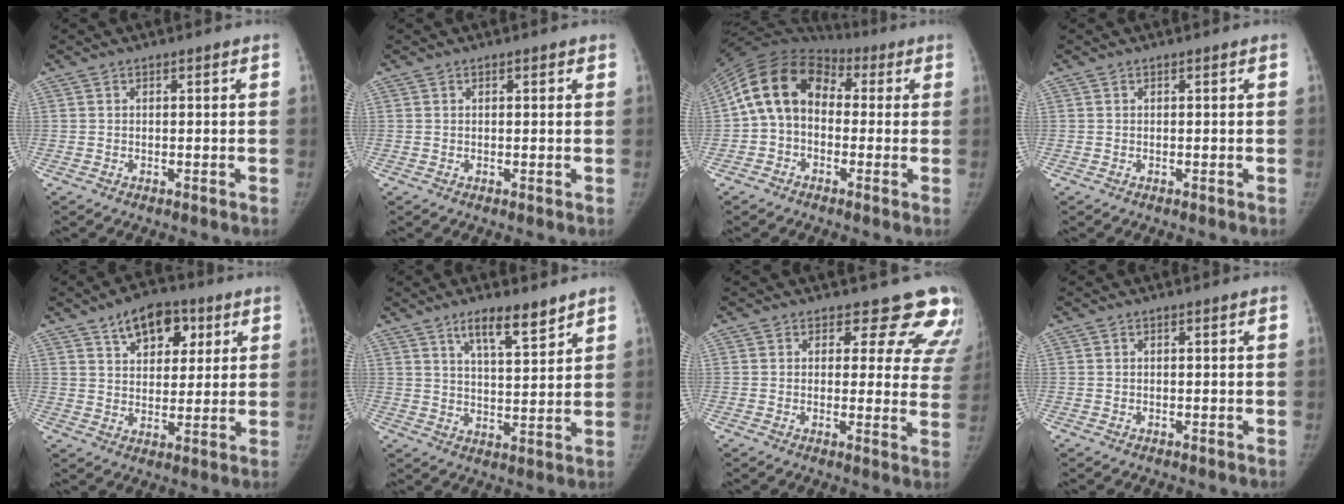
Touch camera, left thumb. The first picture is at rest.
{"total": 0.9, "force": [0.5, 0.4, 0.6], "torque": [-0.007, 0.000, 0.004]}
{"total": 14.3, "force": [0.6, 10.8, 9.4], "torque": [-0.154, 0.041, -0.003]}
{"total": 0.0}
{"total": 10.8, "force": [5.6, 6.6, 6.5], "torque": [-0.063, -0.017, 0.087]}
{"total": 8.1, "force": [5.9, 2.0, 5.2], "torque": [-0.071, -0.040, 0.102]}
{"total": 12.5, "force": [10.6, 5.7, 3.1], "torque": [0.018, -0.067, 0.088]}
{"total": 0.0}